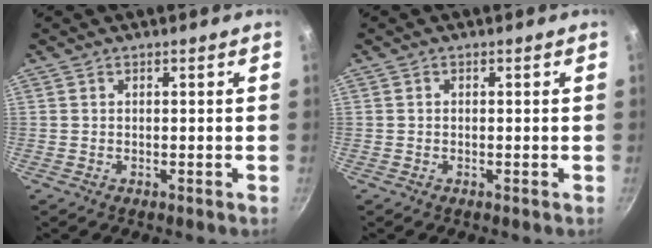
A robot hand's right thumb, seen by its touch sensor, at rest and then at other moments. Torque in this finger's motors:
{"motor_torque": [-0.25, 0.01, -0.10, 0.03, 0.02]}